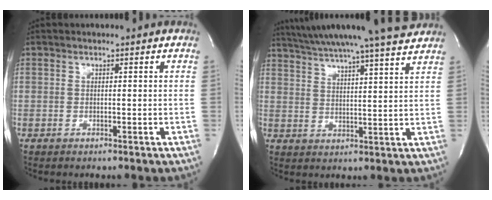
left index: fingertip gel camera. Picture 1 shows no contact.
{"total": 18.7, "force": [16.6, -0.3, 8.4], "torque": [-0.144, -0.004, 0.237]}